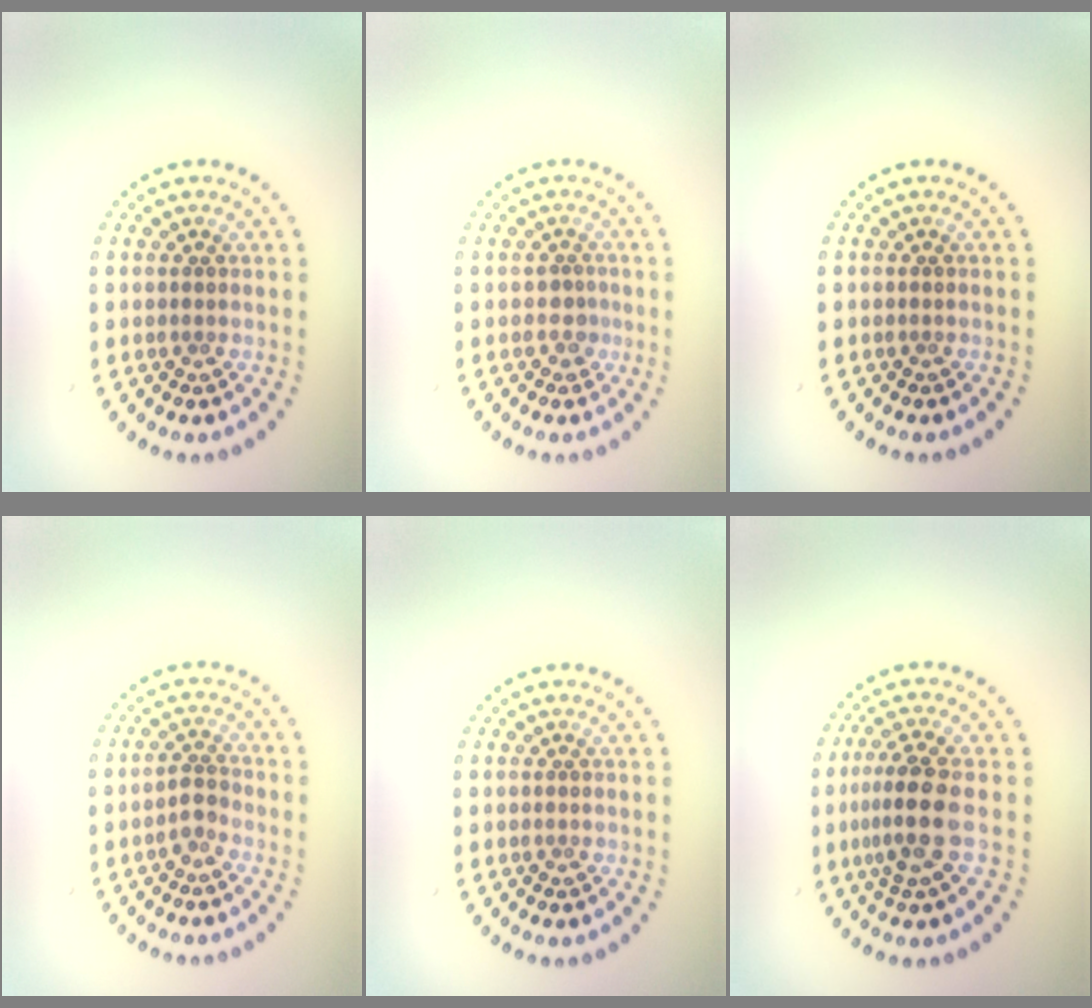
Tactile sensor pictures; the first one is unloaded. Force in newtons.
{"total": 1.2, "press": 0.9, "slide": 0.7}
{"total": 0.0}
{"total": 1.6, "press": 1.3, "slide": 1.0}
{"total": 0.0}
{"total": 3.9, "press": 3.3, "slide": 2.0}